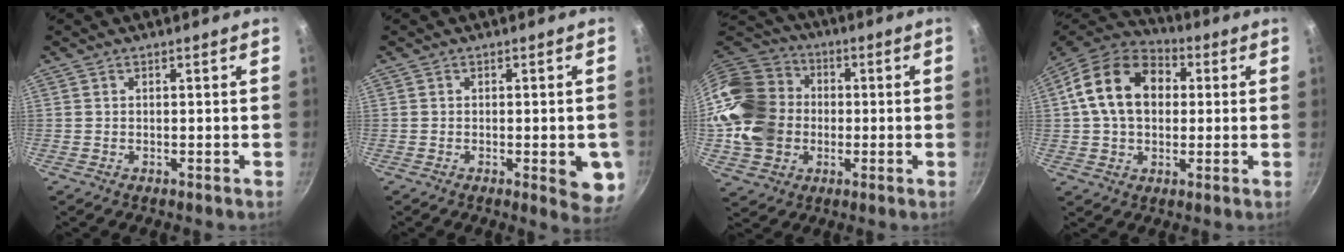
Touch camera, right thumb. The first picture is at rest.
{"total": 7.0, "force": [-1.7, 2.3, 6.4], "torque": [-0.059, -0.002, -0.020]}
{"total": 20.5, "force": [-0.9, 17.3, 11.0], "torque": [-0.205, 0.042, -0.013]}
{"total": 16.8, "force": [2.8, 12.2, 11.2], "torque": [-0.171, 0.026, 0.032]}